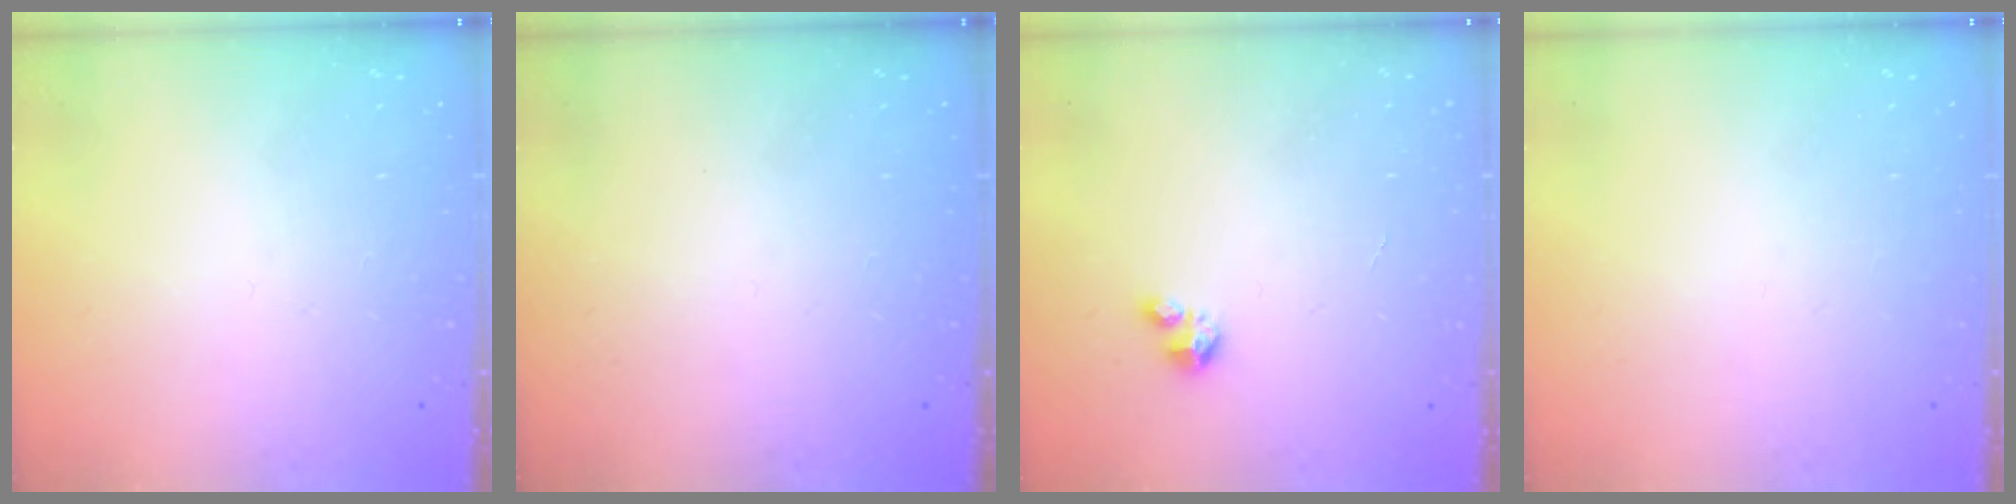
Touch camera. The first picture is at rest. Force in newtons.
{"total": 0.0}
{"total": 1.9, "press": 1.9, "slide": 0.1}
{"total": 0.0}